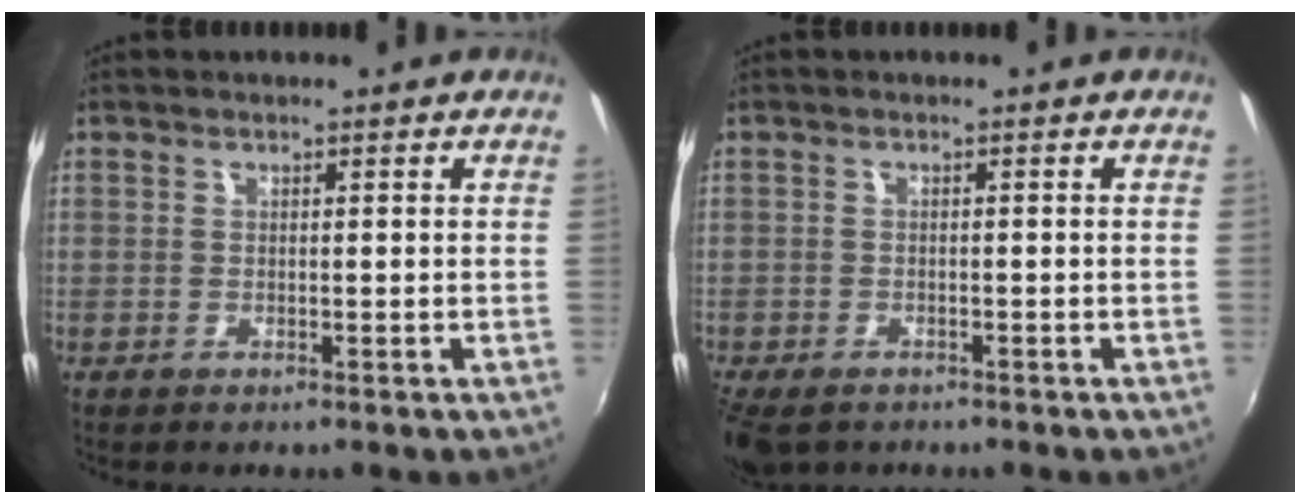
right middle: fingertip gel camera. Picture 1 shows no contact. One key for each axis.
{"total": 6.4, "fx": -4.7, "fy": 3.1, "fz": 3.1, "tx": -0.082, "ty": -0.026, "tz": -0.082}